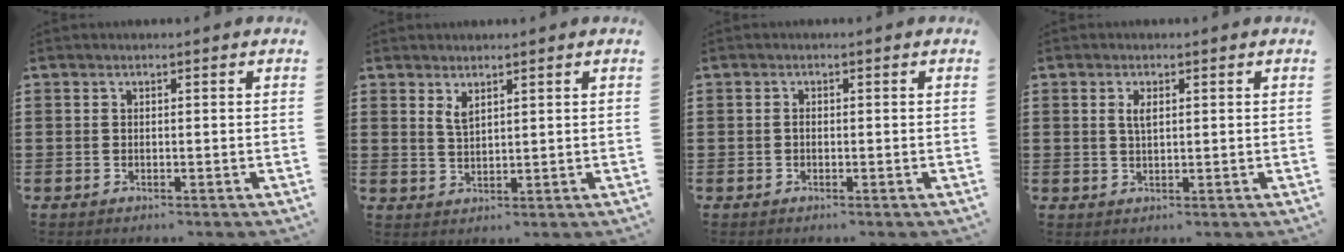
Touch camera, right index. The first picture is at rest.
{"total": 2.2, "force": [1.5, 0.8, 1.4], "torque": [-0.030, 0.003, 0.026]}
{"total": 0.7, "force": [-0.2, 0.4, 0.5], "torque": [-0.012, -0.001, -0.004]}
{"total": 2.1, "force": [0.6, 0.8, 1.8], "torque": [-0.039, 0.004, 0.009]}